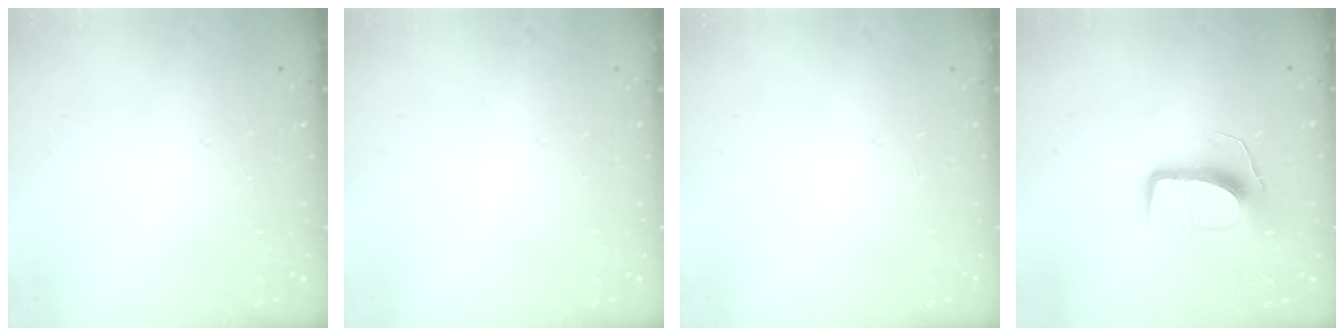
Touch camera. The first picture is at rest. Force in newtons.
{"total": 0.0}
{"total": 0.0}
{"total": 11.3, "press": 11.3, "slide": 0.7}